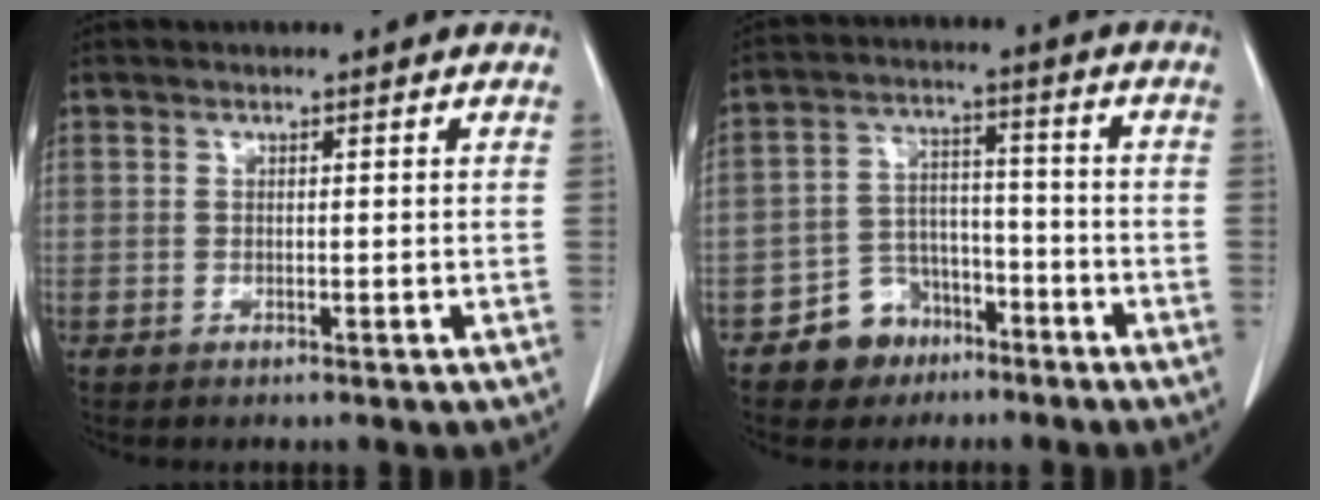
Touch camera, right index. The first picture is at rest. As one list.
[{"total": 7.5, "force": [-4.8, 5.5, 1.6], "torque": [-0.022, 0.020, -0.076]}]